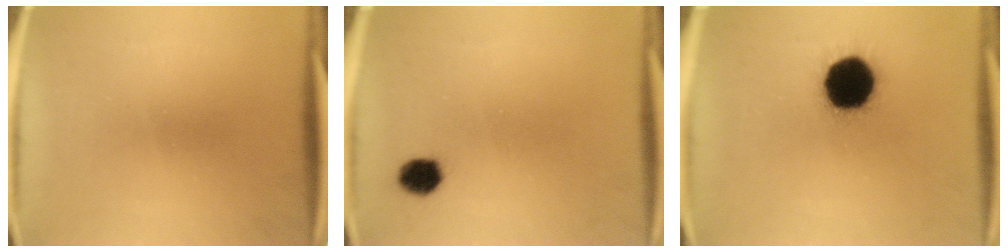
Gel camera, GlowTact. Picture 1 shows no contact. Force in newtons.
{"total": 4.1}
{"total": 18.4}